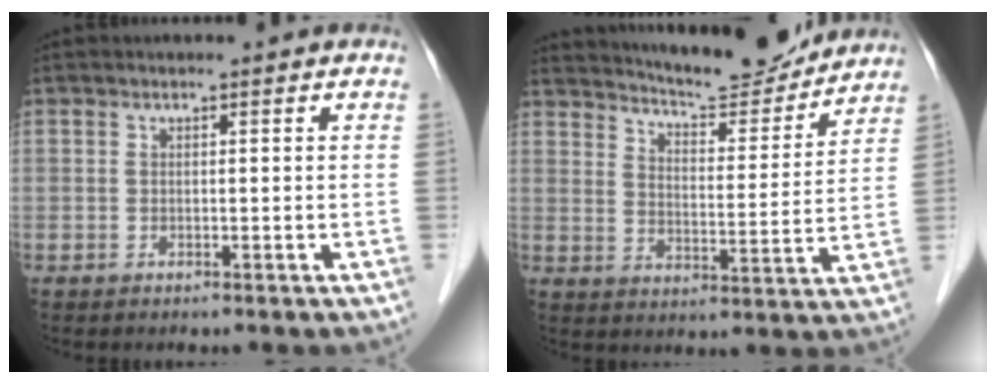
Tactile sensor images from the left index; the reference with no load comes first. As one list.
[{"total": 14.4, "force": [13.6, 1.8, 4.3], "torque": [-0.070, -0.010, 0.195]}]